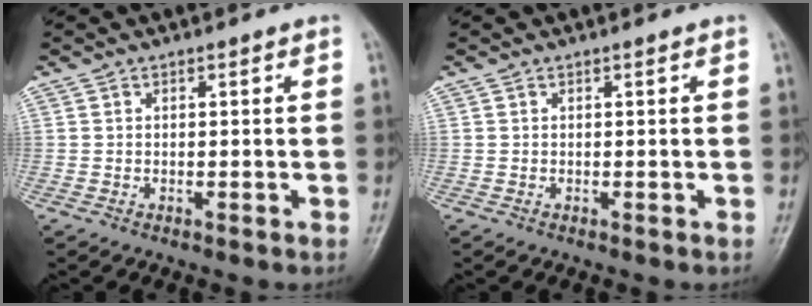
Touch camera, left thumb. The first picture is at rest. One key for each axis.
{"total": 0.0}